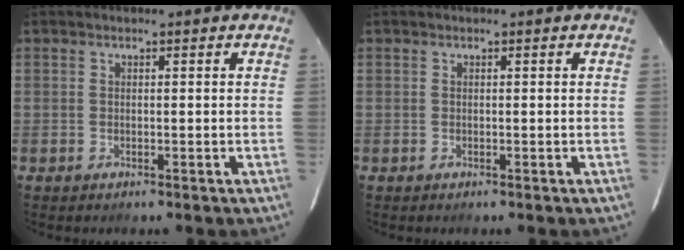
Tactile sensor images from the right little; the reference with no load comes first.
{"total": 0.0}